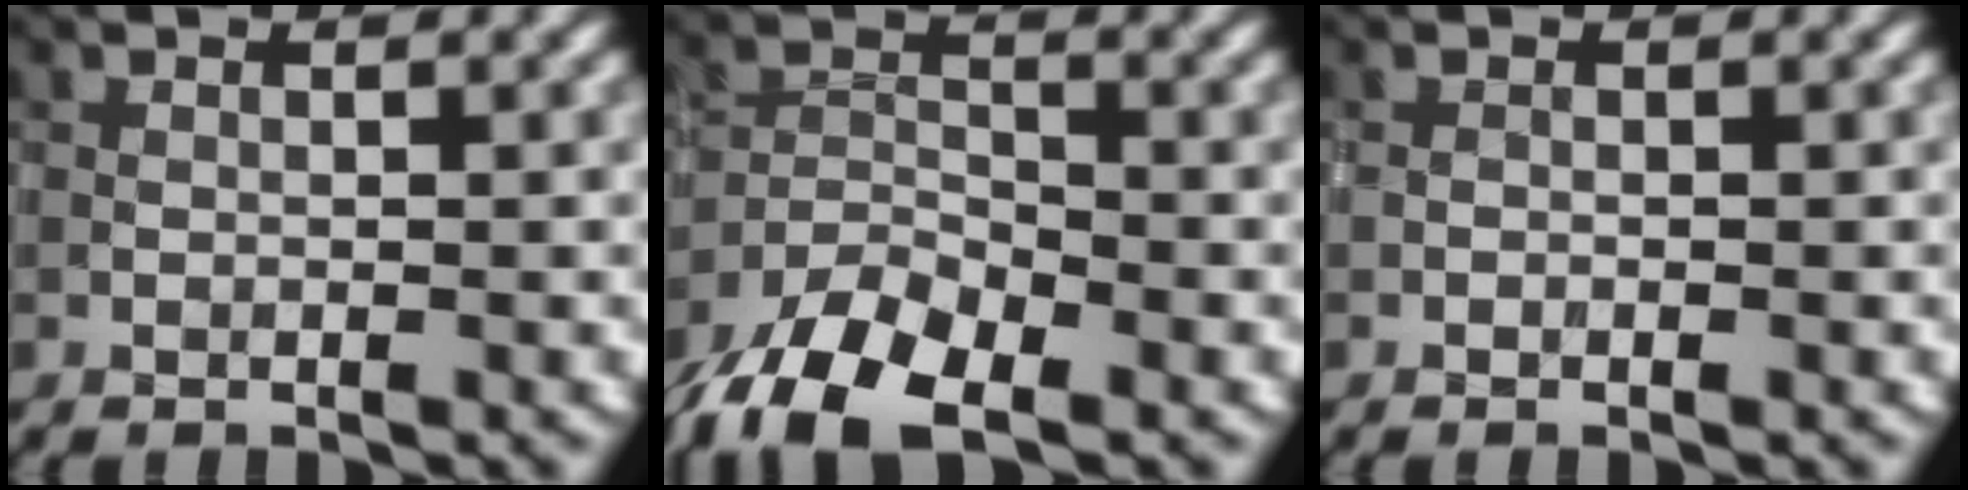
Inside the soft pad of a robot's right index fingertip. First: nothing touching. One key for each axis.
{"total": 8.4, "fx": -5.9, "fy": 3.4, "fz": 4.9, "tx": -0.090, "ty": -0.014, "tz": -0.113}
{"total": 0.0}